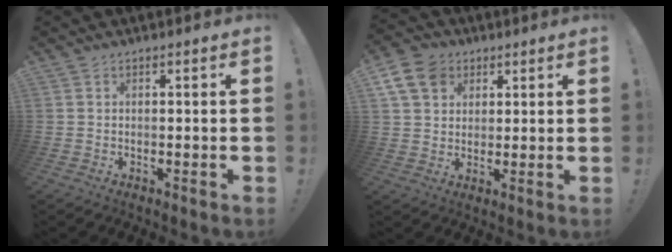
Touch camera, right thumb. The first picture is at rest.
{"total": 10.6, "force": [5.0, 8.2, 4.5], "torque": [-0.083, -0.019, 0.101]}